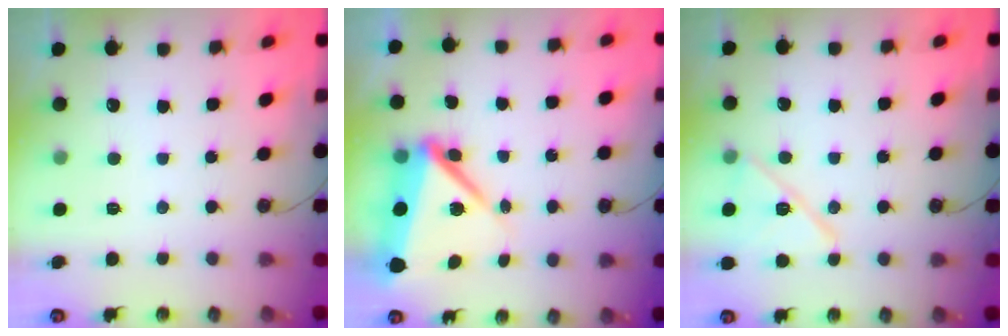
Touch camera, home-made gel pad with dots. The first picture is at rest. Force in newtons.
{"total": 12.0, "press": 11.9, "slide": 1.6}
{"total": 12.5, "press": 12.4, "slide": 0.7}